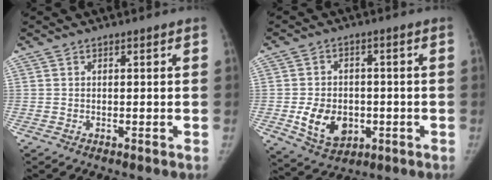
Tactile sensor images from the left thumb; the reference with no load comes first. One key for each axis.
{"total": 9.8, "fx": -2.2, "fy": 7.4, "fz": 6.1, "tx": -0.078, "ty": 0.004, "tz": -0.026}